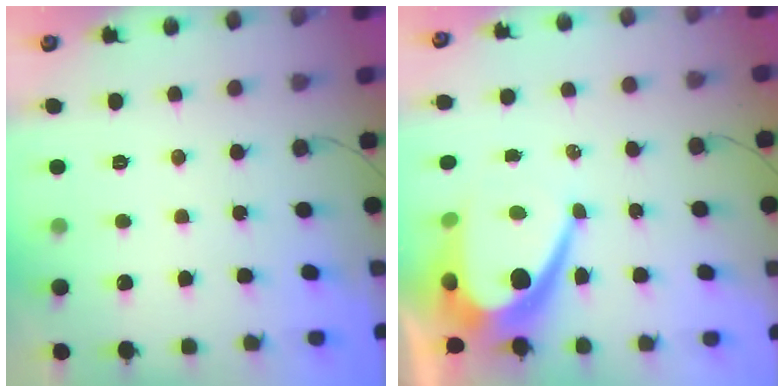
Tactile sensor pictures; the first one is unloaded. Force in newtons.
{"total": 12.4, "press": 12.4, "slide": 0.9}